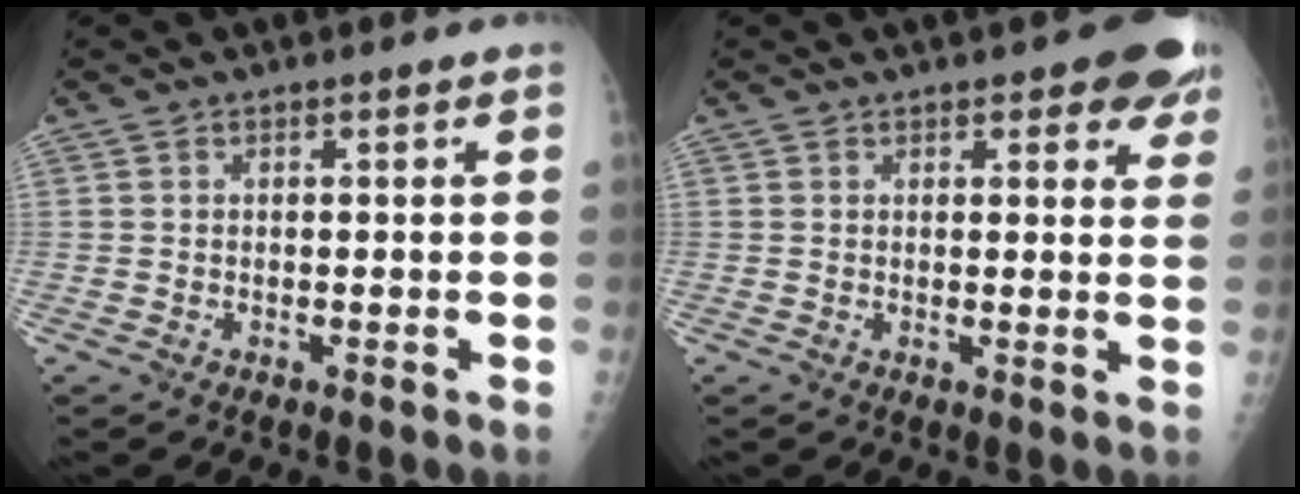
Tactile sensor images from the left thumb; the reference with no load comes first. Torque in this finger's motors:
{"motor_torque": [0.81, 0.75, 0.52, -0.59, 0.14]}